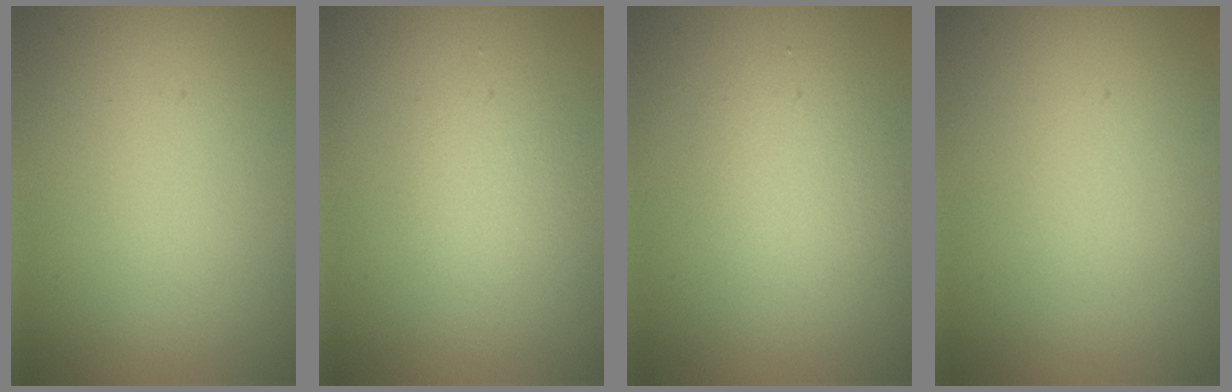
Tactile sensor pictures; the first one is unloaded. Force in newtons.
{"total": 1.6, "press": 1.6, "slide": 0.1}
{"total": 2.3, "press": 2.3, "slide": 0.1}
{"total": 0.0}